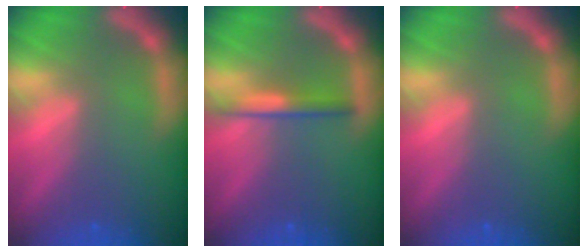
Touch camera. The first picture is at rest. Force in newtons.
{"total": 2.4}
{"total": 0.0}